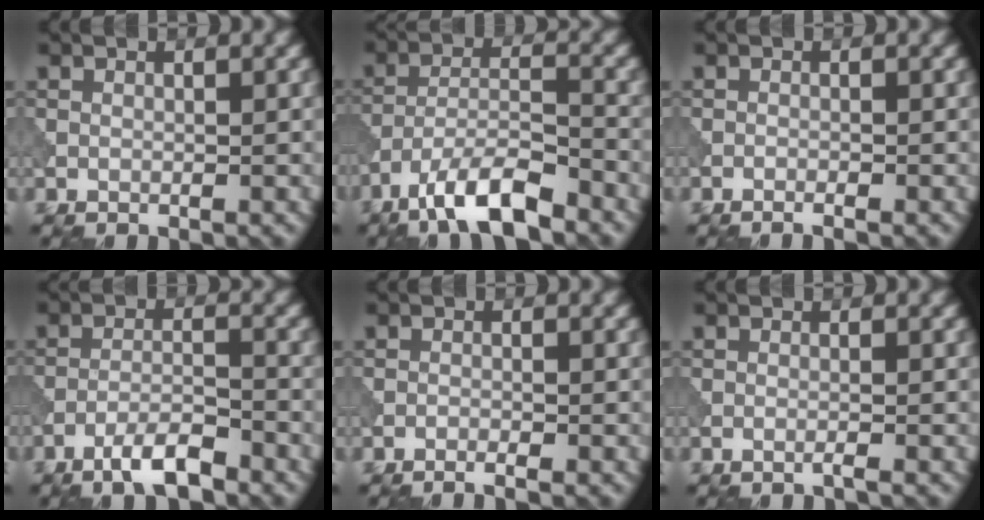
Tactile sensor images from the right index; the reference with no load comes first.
{"total": 7.2, "force": [-5.3, 1.9, 4.5], "torque": [-0.077, 0.003, -0.102]}
{"total": 0.8, "force": [-0.6, 0.0, 0.5], "torque": [-0.009, 0.001, -0.014]}
{"total": 3.9, "force": [-2.9, 0.7, 2.5], "torque": [-0.046, 0.006, -0.060]}
{"total": 1.1, "force": [-0.9, 0.0, 0.7], "torque": [-0.015, 0.002, -0.019]}
{"total": 0.9, "force": [-0.6, 0.0, 0.7], "torque": [-0.008, 0.003, -0.017]}